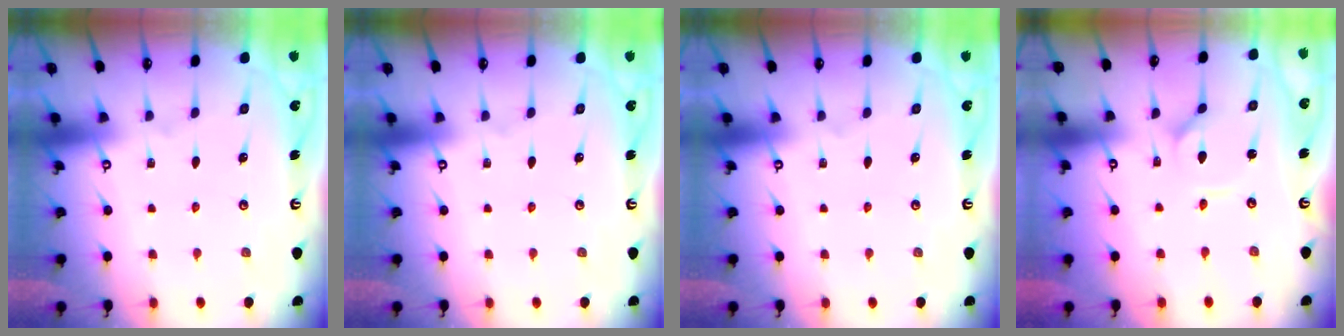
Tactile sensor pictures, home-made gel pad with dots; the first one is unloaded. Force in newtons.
{"total": 0.0}
{"total": 0.0}
{"total": 1.5, "press": 1.4, "slide": 0.3}